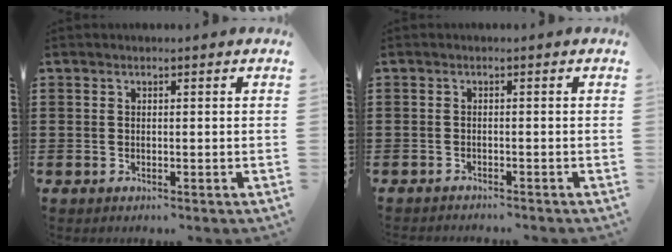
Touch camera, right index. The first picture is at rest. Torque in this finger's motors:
{"motor_torque": [-2.14, 0.00, -1.05, -0.21]}